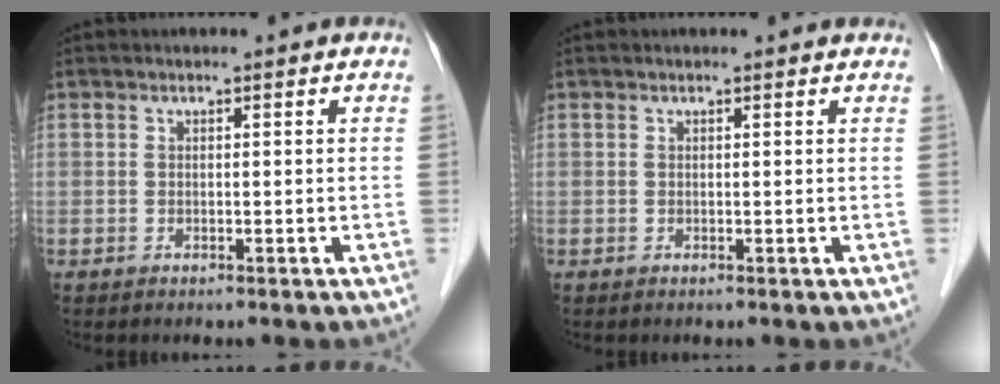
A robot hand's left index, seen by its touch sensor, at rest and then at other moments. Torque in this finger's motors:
{"motor_torque": [0.00, 0.04, -0.30, 0.00]}